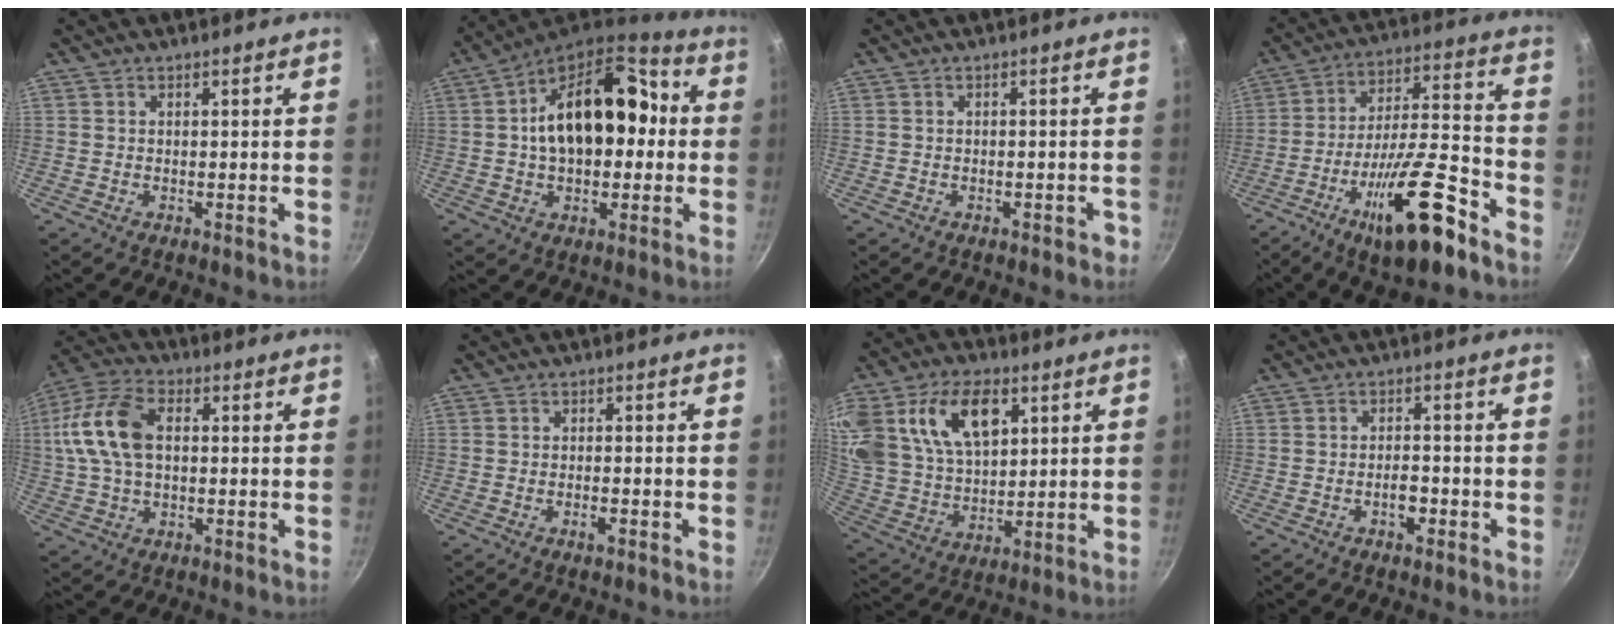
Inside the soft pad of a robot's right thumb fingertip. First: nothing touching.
{"total": 21.1, "force": [1.4, 13.3, 16.3], "torque": [-0.236, 0.042, 0.011]}
{"total": 1.3, "force": [-0.8, 0.7, 0.7], "torque": [0.000, 0.017, -0.002]}
{"total": 20.0, "force": [-10.9, 5.7, 15.8], "torque": [-0.236, 0.058, -0.181]}
{"total": 13.8, "force": [1.5, 8.5, 10.8], "torque": [-0.210, 0.024, 0.015]}
{"total": 1.5, "force": [-0.8, 0.4, 1.1], "torque": [-0.023, 0.005, -0.016]}
{"total": 23.3, "force": [9.1, 14.8, 15.5], "torque": [-0.306, 0.003, 0.174]}
{"total": 3.1, "force": [-1.5, 1.6, 2.2], "torque": [-0.023, 0.016, -0.023]}